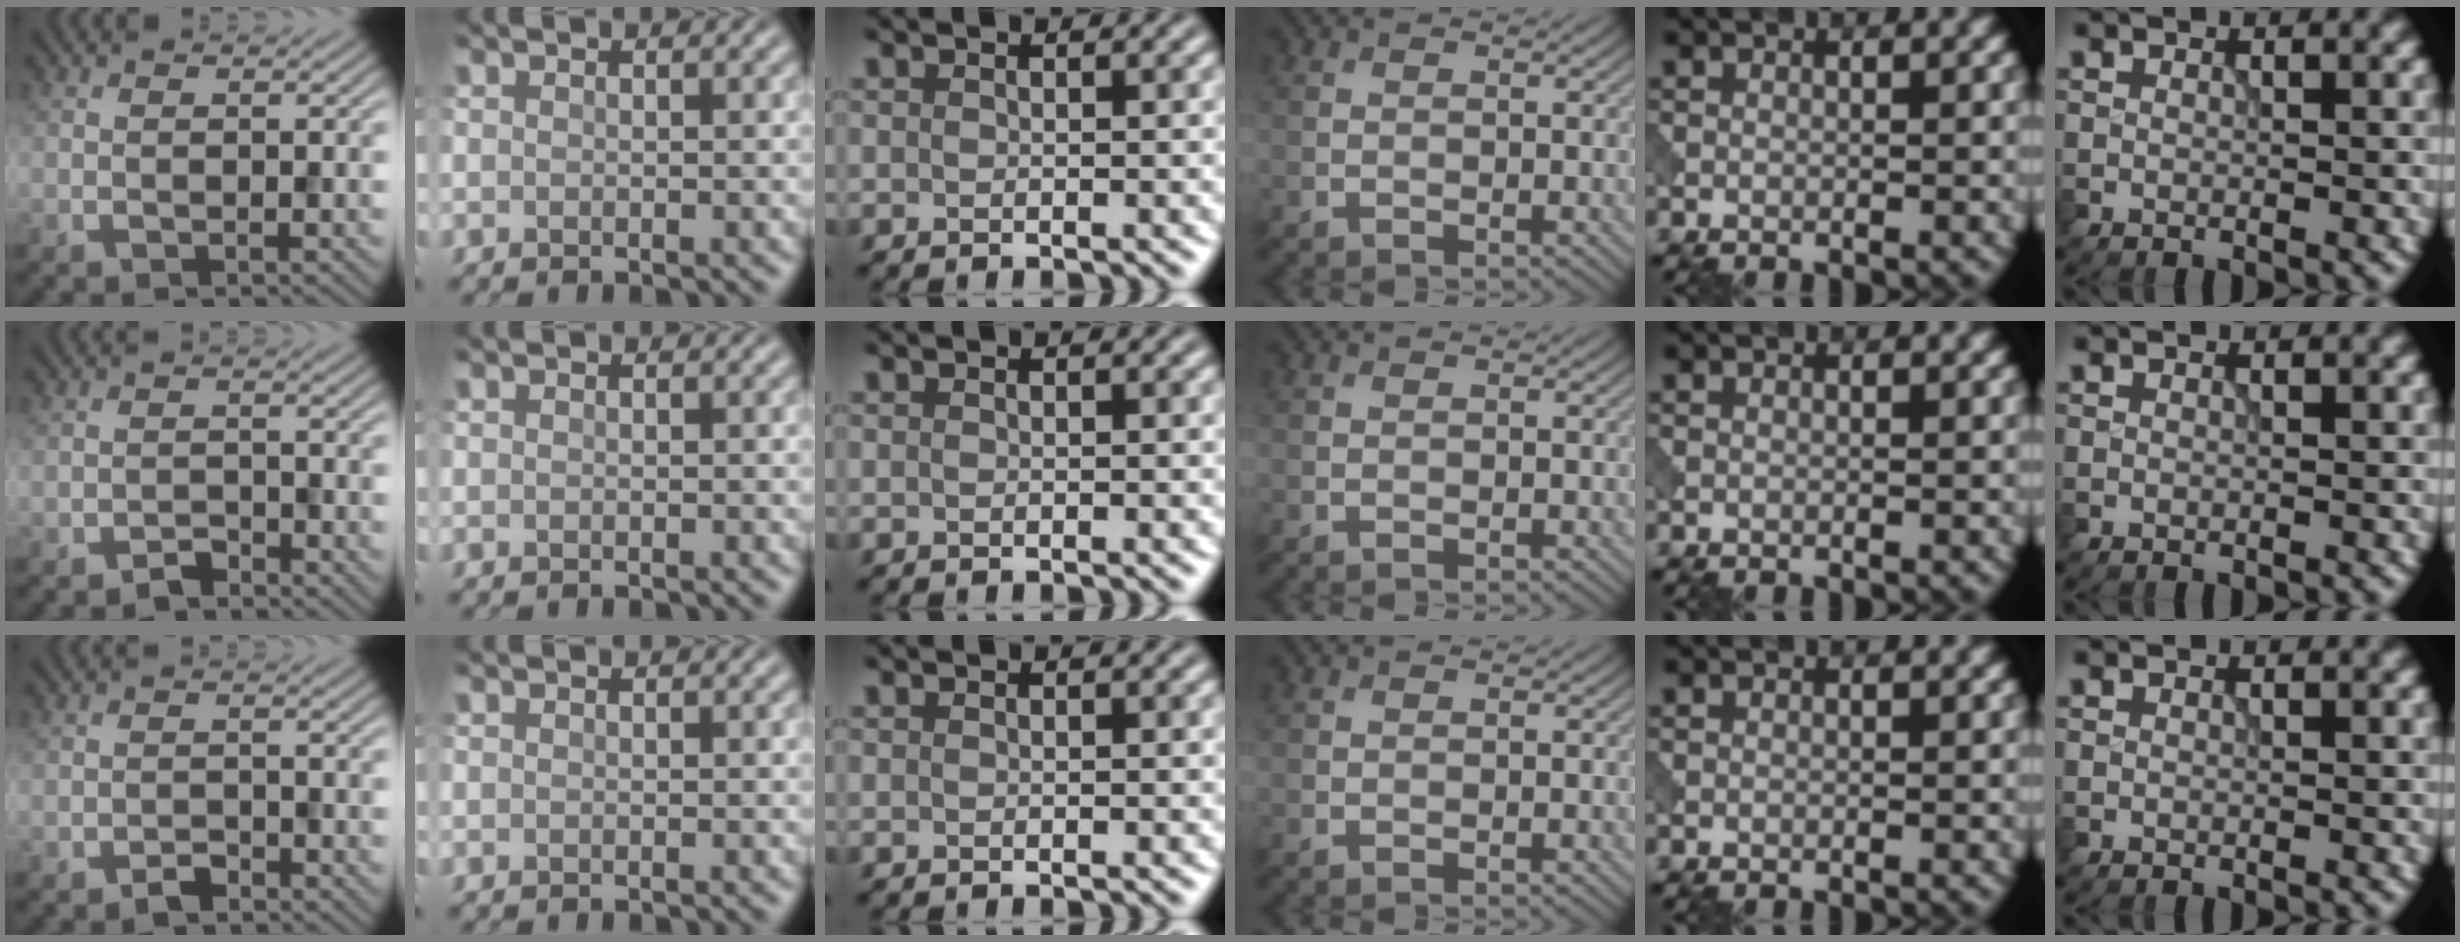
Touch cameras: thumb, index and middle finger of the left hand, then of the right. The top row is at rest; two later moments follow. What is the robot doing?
{"motion": "open", "object": "sandwich press"}